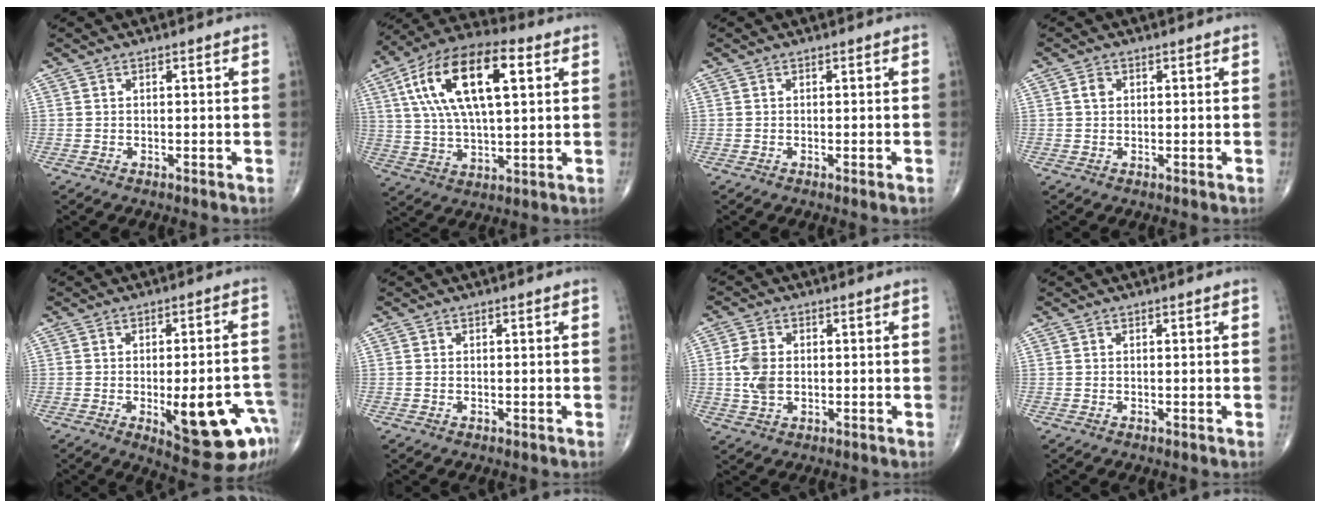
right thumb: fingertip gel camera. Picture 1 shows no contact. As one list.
[{"total": 19.9, "force": [5.9, 8.5, 17.0], "torque": [-0.310, 0.012, 0.097]}, {"total": 0.8, "force": [-0.3, 0.0, 0.7], "torque": [-0.015, -0.003, -0.003]}, {"total": 1.6, "force": [0.4, 1.3, 0.9], "torque": [-0.015, 0.004, 0.005]}, {"total": 15.7, "force": [-5.8, 5.2, 13.6], "torque": [-0.128, 0.022, -0.059]}, {"total": 0.0}, {"total": 5.6, "force": [0.0, 3.8, 4.1], "torque": [-0.086, 0.002, 0.002]}, {"total": 0.0}]